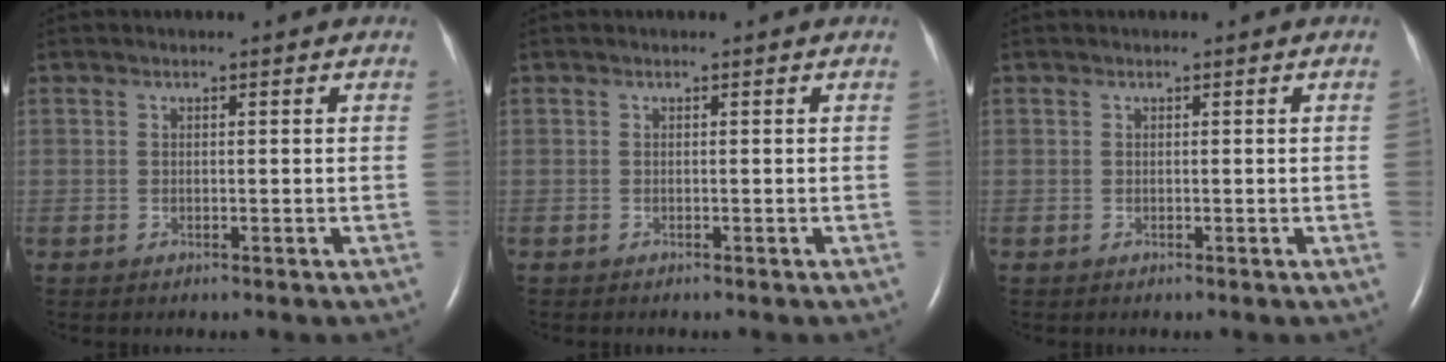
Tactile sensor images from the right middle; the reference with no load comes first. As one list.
[{"total": 0.0}, {"total": 0.6, "force": [0.0, -0.3, 0.6], "torque": [-0.008, -0.001, -0.001]}]